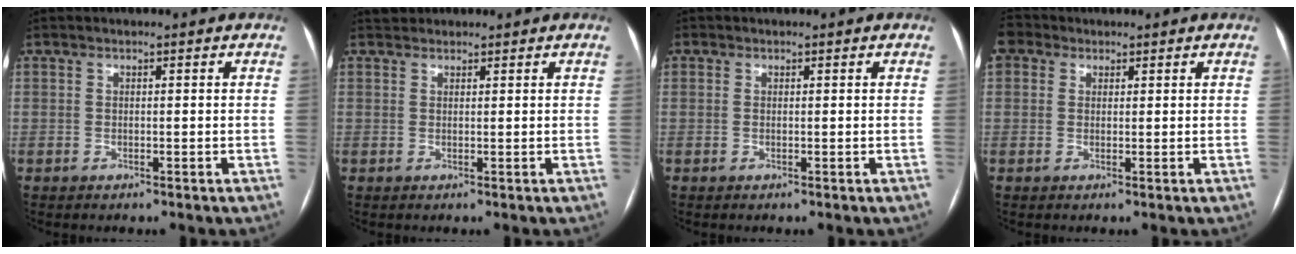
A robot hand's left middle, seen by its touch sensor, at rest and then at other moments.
{"total": 1.6, "force": [1.5, 0.7, -0.1], "torque": [0.000, 0.019, 0.025]}
{"total": 0.0}
{"total": 3.5, "force": [1.7, 2.8, 1.1], "torque": [-0.025, 0.023, 0.032]}